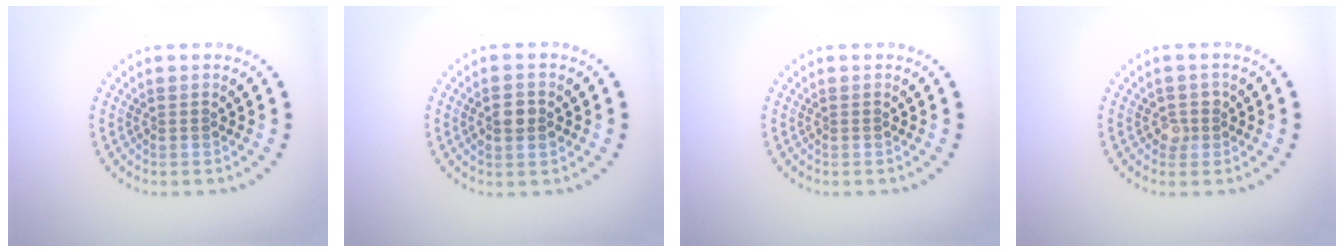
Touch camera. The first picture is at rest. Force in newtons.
{"total": 2.6, "press": 2.5, "slide": 0.3}
{"total": 0.0}
{"total": 1.6, "press": 1.3, "slide": 0.9}